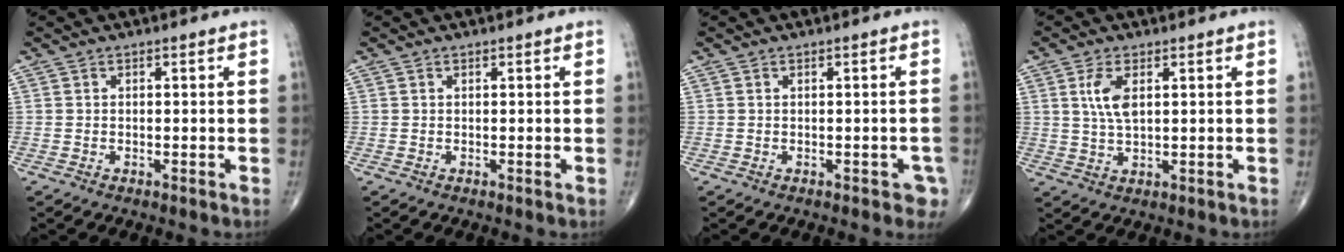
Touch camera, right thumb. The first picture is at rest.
{"total": 0.0}
{"total": 2.7, "force": [-1.1, 1.4, 2.1], "torque": [-0.008, 0.007, -0.011]}
{"total": 6.0, "force": [1.9, 2.6, 5.1], "torque": [-0.108, -0.011, 0.040]}